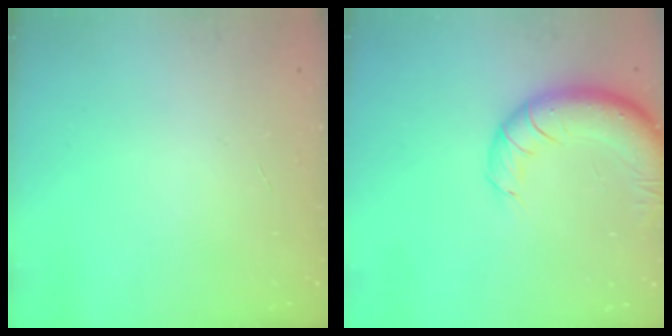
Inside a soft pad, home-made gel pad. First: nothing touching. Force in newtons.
{"total": 14.3, "press": 14.0, "slide": 2.9}